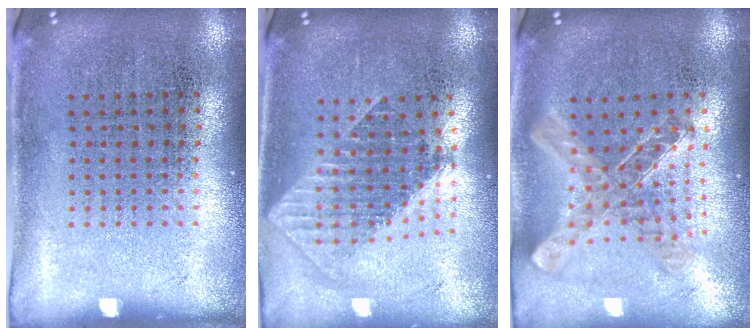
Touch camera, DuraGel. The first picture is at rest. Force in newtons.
{"total": 1.8, "press": 1.5, "slide": 1.1}
{"total": 1.1, "press": 1.1, "slide": 0.2}